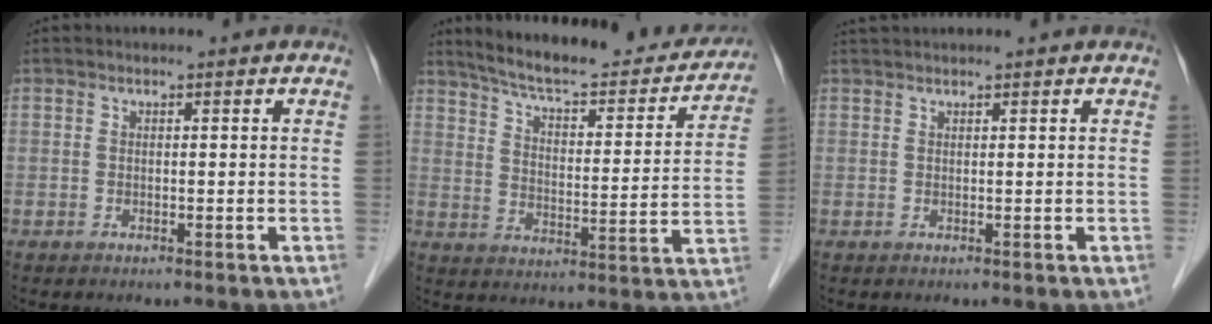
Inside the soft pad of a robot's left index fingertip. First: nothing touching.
{"total": 21.4, "force": [19.4, 4.0, 8.2], "torque": [-0.116, -0.016, 0.259]}
{"total": 1.9, "force": [1.8, -0.2, 0.7], "torque": [-0.009, 0.024, 0.037]}